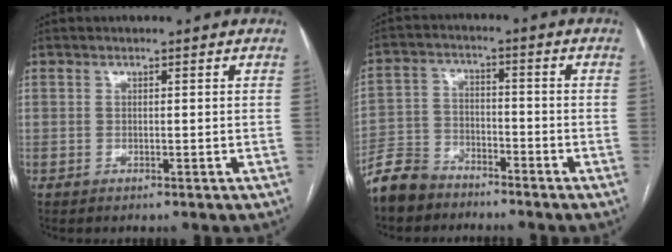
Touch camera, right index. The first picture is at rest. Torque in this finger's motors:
{"motor_torque": [-1.13, -1.02, -0.94, -0.21]}